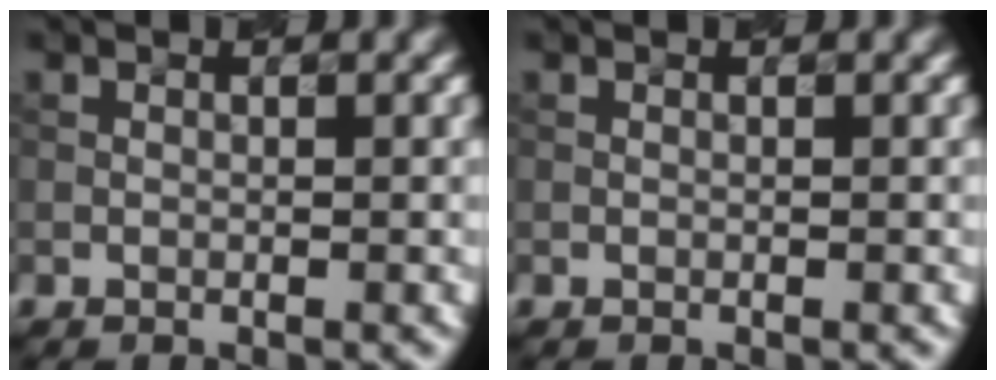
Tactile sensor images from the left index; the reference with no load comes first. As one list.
[{"total": 0.0}]